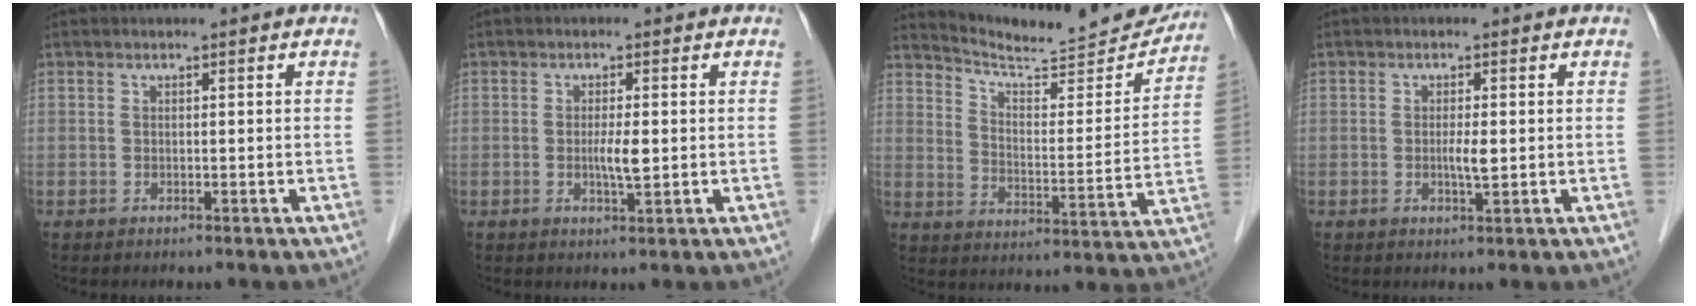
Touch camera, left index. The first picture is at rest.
{"total": 2.8, "force": [-0.1, 0.4, 2.7], "torque": [-0.053, -0.003, -0.001]}
{"total": 17.8, "force": [17.2, 2.1, 4.1], "torque": [-0.063, -0.044, 0.236]}
{"total": 2.1, "force": [0.0, 0.3, 2.1], "torque": [-0.041, -0.002, 0.000]}